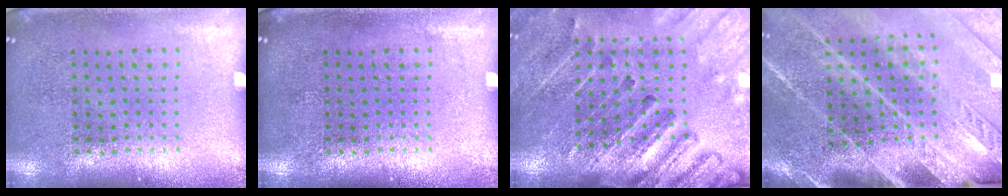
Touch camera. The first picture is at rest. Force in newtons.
{"total": 0.0}
{"total": 2.7, "press": 2.7, "slide": 0.3}
{"total": 3.8, "press": 3.2, "slide": 2.1}